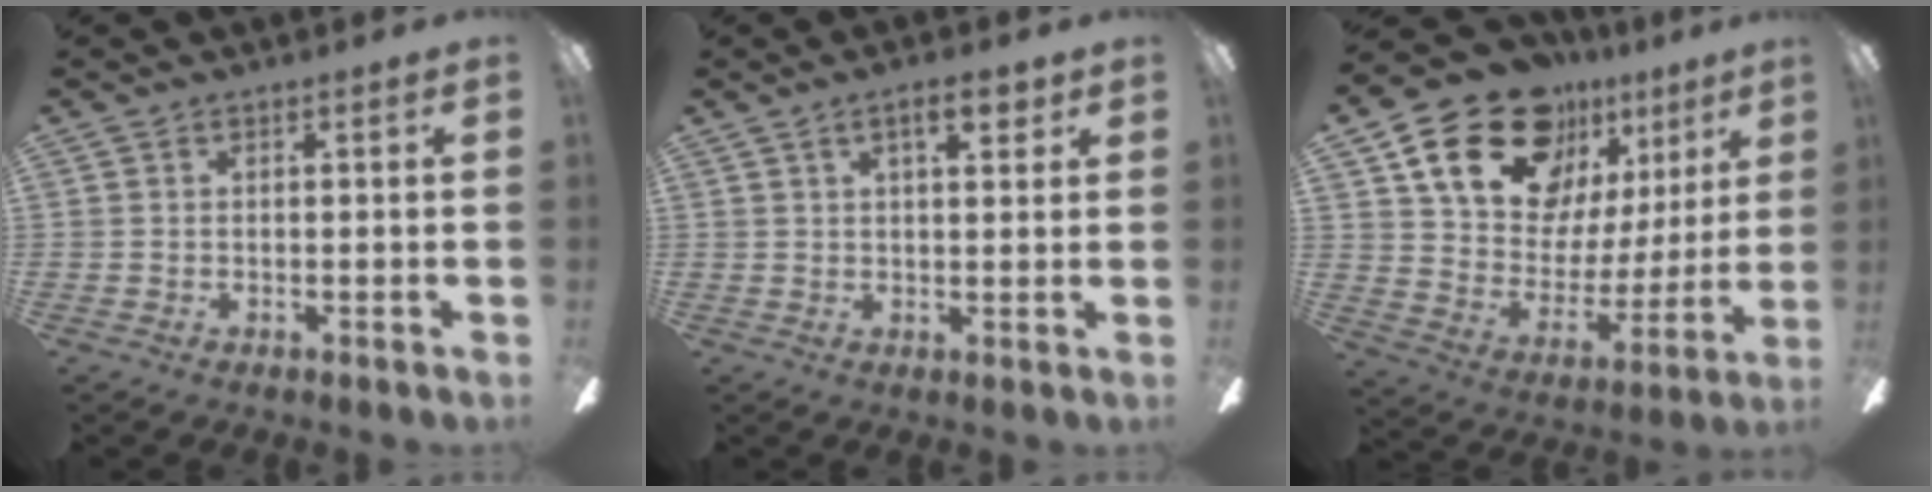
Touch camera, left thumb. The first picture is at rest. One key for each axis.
{"total": 5.5, "fx": 3.0, "fy": 1.9, "fz": 4.1, "tx": -0.055, "ty": -0.008, "tz": 0.045}
{"total": 21.9, "fx": 15.1, "fy": 13.0, "fz": 9.2, "tx": -0.160, "ty": -0.093, "tz": 0.279}